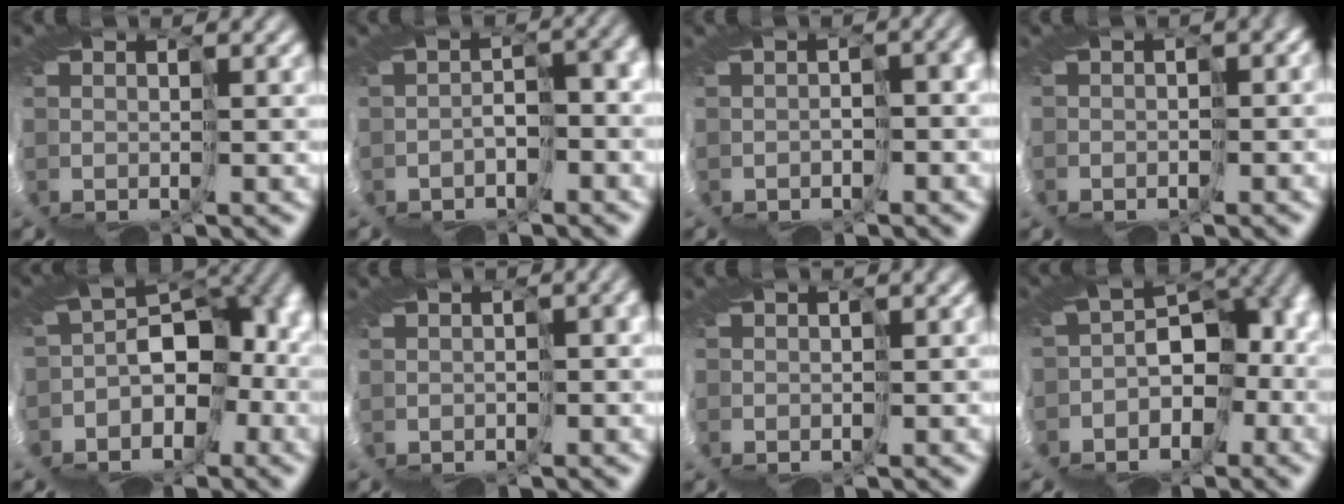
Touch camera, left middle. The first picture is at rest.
{"total": 3.1, "force": [-1.9, 0.9, 2.3], "torque": [-0.040, -0.008, -0.030]}
{"total": 1.9, "force": [-1.4, 0.4, 1.2], "torque": [-0.015, -0.007, -0.015]}
{"total": 2.8, "force": [-2.1, 1.3, 1.3], "torque": [-0.011, -0.002, -0.030]}
{"total": 9.2, "force": [-2.4, 6.3, 6.3], "torque": [-0.113, -0.012, -0.019]}
{"total": 1.6, "force": [-1.1, 0.4, 1.0], "torque": [-0.010, 0.000, -0.012]}
{"total": 2.0, "force": [-1.8, 0.6, 0.6], "torque": [-0.007, 0.000, -0.027]}
{"total": 8.2, "force": [-2.7, 5.4, 5.5], "torque": [-0.099, -0.017, -0.025]}